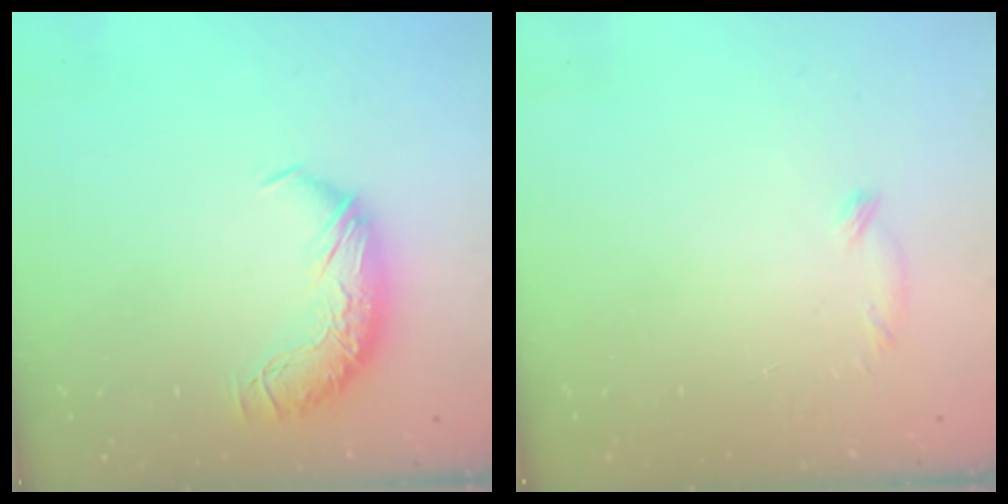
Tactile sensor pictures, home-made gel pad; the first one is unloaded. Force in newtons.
{"total": 7.0, "press": 7.0, "slide": 0.6}